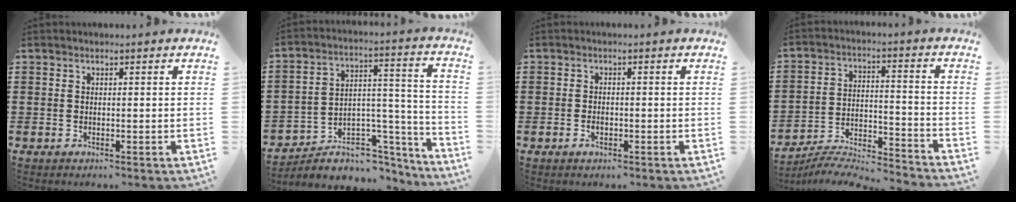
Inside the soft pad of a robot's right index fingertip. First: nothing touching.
{"total": 7.6, "force": [-6.2, 3.8, 2.2], "torque": [-0.027, 0.018, -0.110]}
{"total": 1.3, "force": [-0.5, 0.5, 1.1], "torque": [-0.023, -0.004, -0.008]}
{"total": 6.0, "force": [-5.8, 0.3, 1.3], "torque": [-0.028, 0.001, -0.119]}